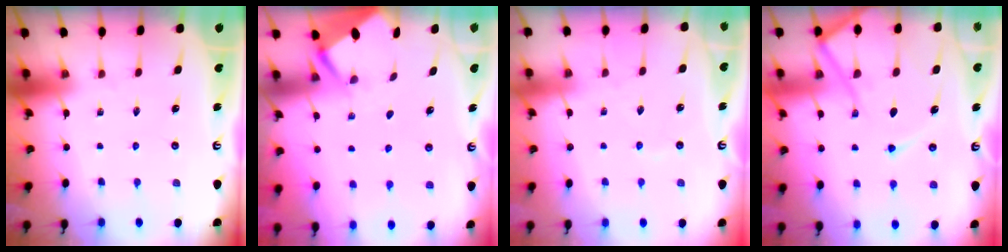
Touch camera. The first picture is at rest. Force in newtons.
{"total": 2.8, "press": 2.8, "slide": 0.3}
{"total": 2.6, "press": 2.5, "slide": 0.5}
{"total": 12.9, "press": 12.9, "slide": 1.5}